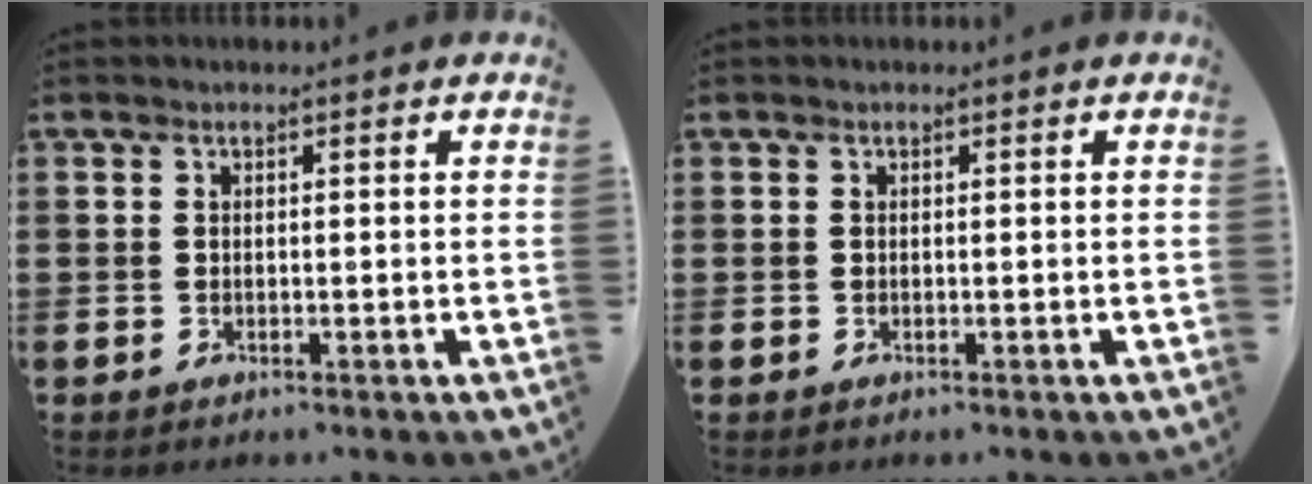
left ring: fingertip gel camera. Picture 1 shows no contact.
{"total": 0.0}